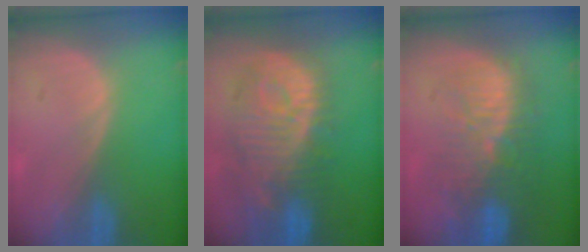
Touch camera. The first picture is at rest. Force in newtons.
{"total": 12.1, "press": 10.9, "slide": 5.2}
{"total": 11.3, "press": 9.9, "slide": 5.5}